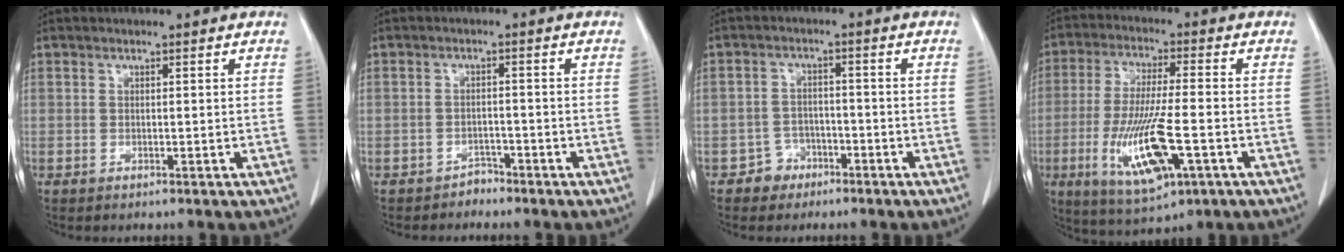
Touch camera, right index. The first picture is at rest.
{"total": 1.5, "force": [-1.4, 0.6, -0.1], "torque": [0.004, 0.001, -0.023]}
{"total": 3.7, "force": [-2.2, 2.9, -0.1], "torque": [0.005, 0.014, -0.037]}
{"total": 13.2, "force": [-4.4, 2.4, 12.2], "torque": [-0.247, -0.024, -0.067]}